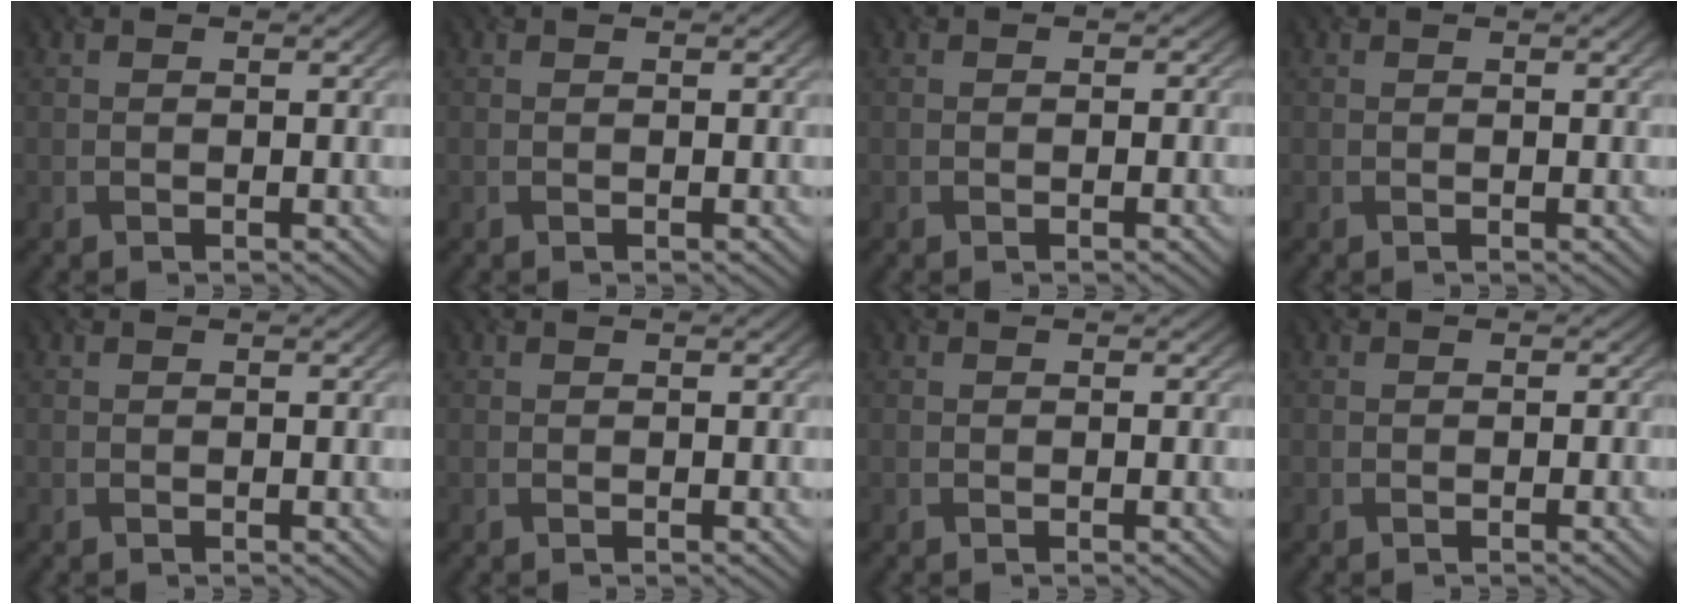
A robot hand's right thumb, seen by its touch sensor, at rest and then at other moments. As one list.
[{"total": 0.0}, {"total": 0.7, "force": [-0.4, 0.5, -0.1], "torque": [0.008, -0.003, -0.008]}, {"total": 0.0}, {"total": 0.0}, {"total": 0.0}, {"total": 0.0}, {"total": 0.7, "force": [-0.4, 0.5, -0.2], "torque": [0.008, -0.004, -0.007]}]